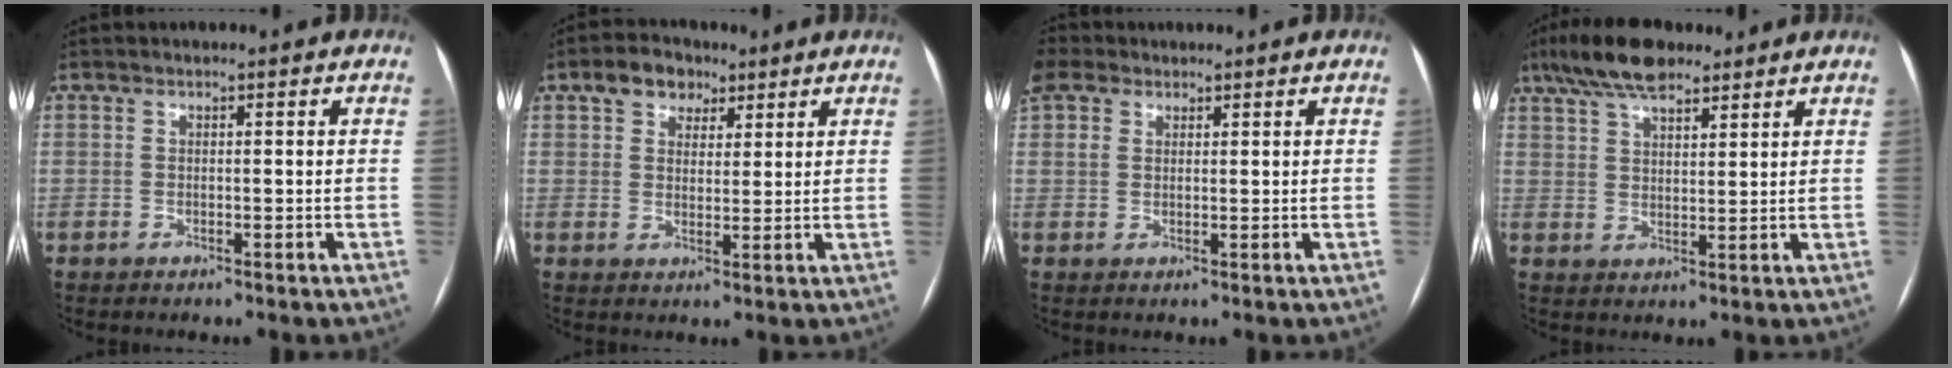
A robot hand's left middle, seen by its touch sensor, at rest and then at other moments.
{"total": 5.5, "force": [3.2, 3.8, 2.3], "torque": [-0.037, 0.018, 0.054]}
{"total": 3.1, "force": [2.2, 2.0, 1.1], "torque": [-0.037, 0.019, 0.052]}
{"total": 9.6, "force": [7.1, 3.2, 5.6], "torque": [-0.106, 0.023, 0.127]}